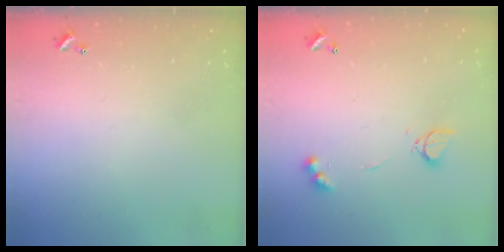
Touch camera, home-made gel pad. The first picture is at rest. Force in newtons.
{"total": 4.4, "press": 4.3, "slide": 0.8}